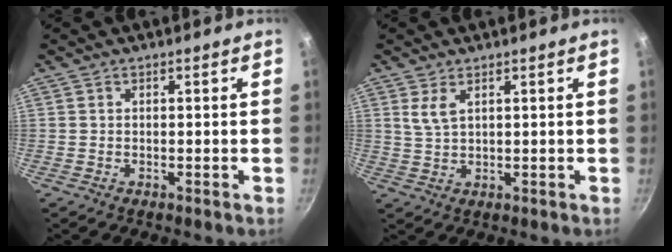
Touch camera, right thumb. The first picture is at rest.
{"total": 3.2, "force": [1.6, 1.4, 2.4], "torque": [-0.051, -0.004, 0.041]}